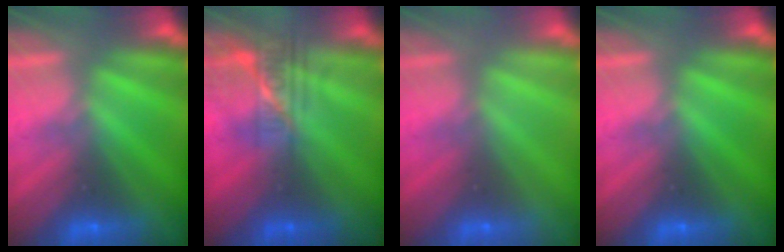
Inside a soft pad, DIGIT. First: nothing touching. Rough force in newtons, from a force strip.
{"total": 2.3}
{"total": 2.9}
{"total": 0.0}